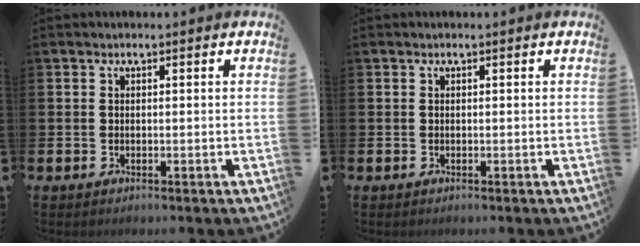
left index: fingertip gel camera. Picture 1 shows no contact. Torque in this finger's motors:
{"motor_torque": [-0.01, -0.01, 0.05, 0.00]}